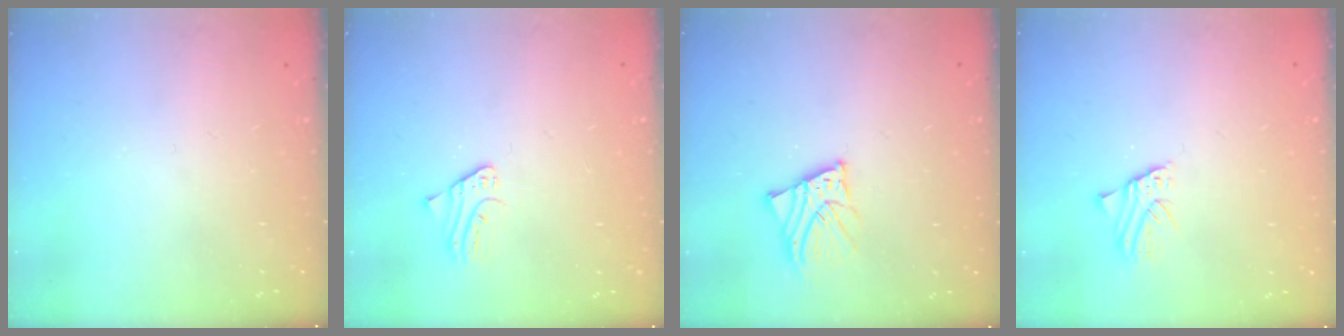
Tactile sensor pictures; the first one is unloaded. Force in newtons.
{"total": 2.2, "press": 2.2, "slide": 0.2}
{"total": 5.0, "press": 5.0, "slide": 0.7}
{"total": 1.8, "press": 1.8, "slide": 0.2}